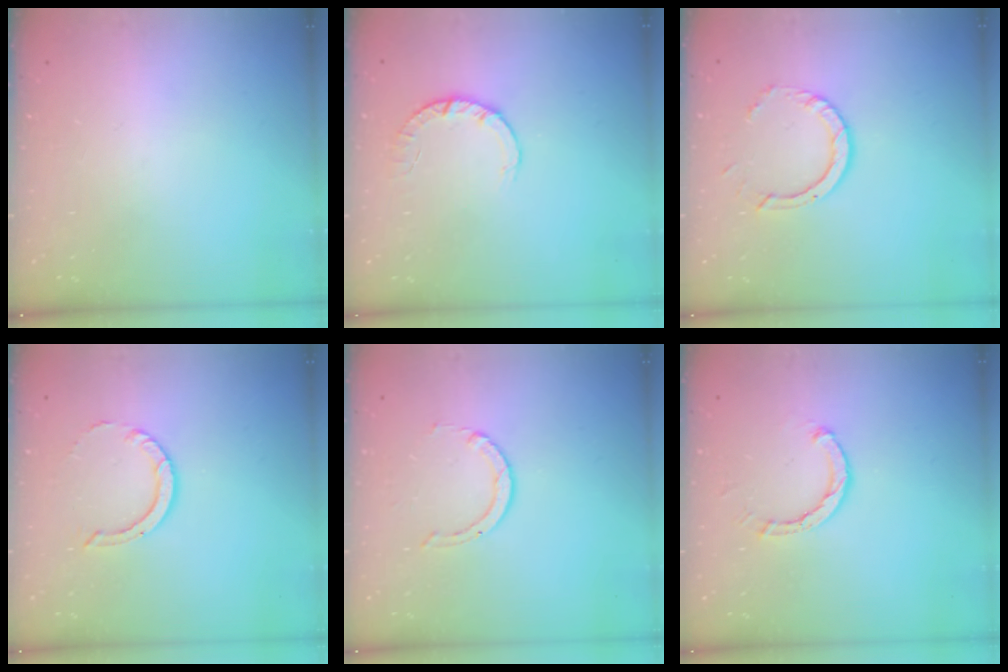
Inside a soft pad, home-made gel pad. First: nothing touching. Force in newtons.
{"total": 2.8, "press": 2.8, "slide": 0.4}
{"total": 4.2, "press": 4.2, "slide": 0.3}
{"total": 5.3, "press": 5.3, "slide": 0.1}
{"total": 1.5, "press": 1.5, "slide": 0.2}
{"total": 2.6, "press": 2.6, "slide": 0.1}